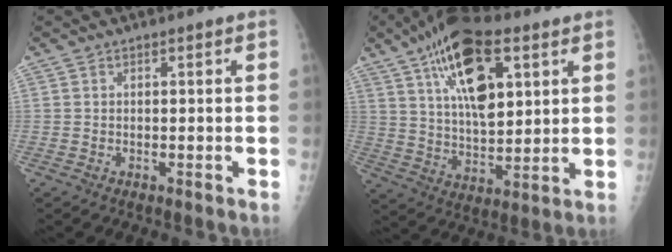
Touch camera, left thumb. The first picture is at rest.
{"total": 17.7, "force": [7.9, 8.2, 13.6], "torque": [-0.204, -0.018, 0.137]}